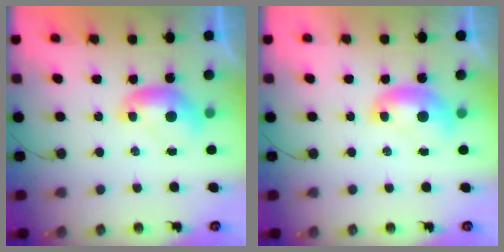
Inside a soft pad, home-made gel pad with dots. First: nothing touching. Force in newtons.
{"total": 1.6, "press": 1.5, "slide": 0.1}